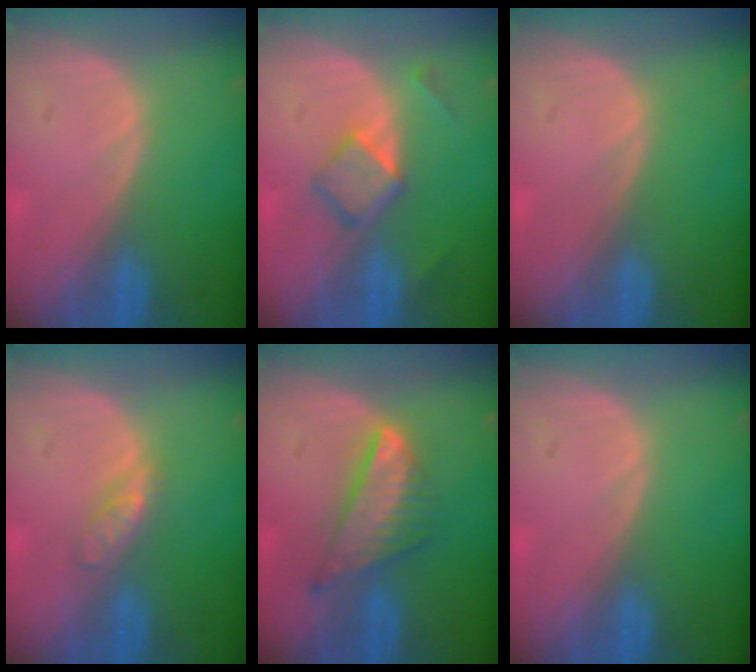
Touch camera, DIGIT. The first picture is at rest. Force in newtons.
{"total": 4.6, "press": 4.5, "slide": 1.1}
{"total": 0.0}
{"total": 2.7, "press": 2.7, "slide": 0.3}
{"total": 7.4, "press": 6.5, "slide": 3.5}
{"total": 0.0}